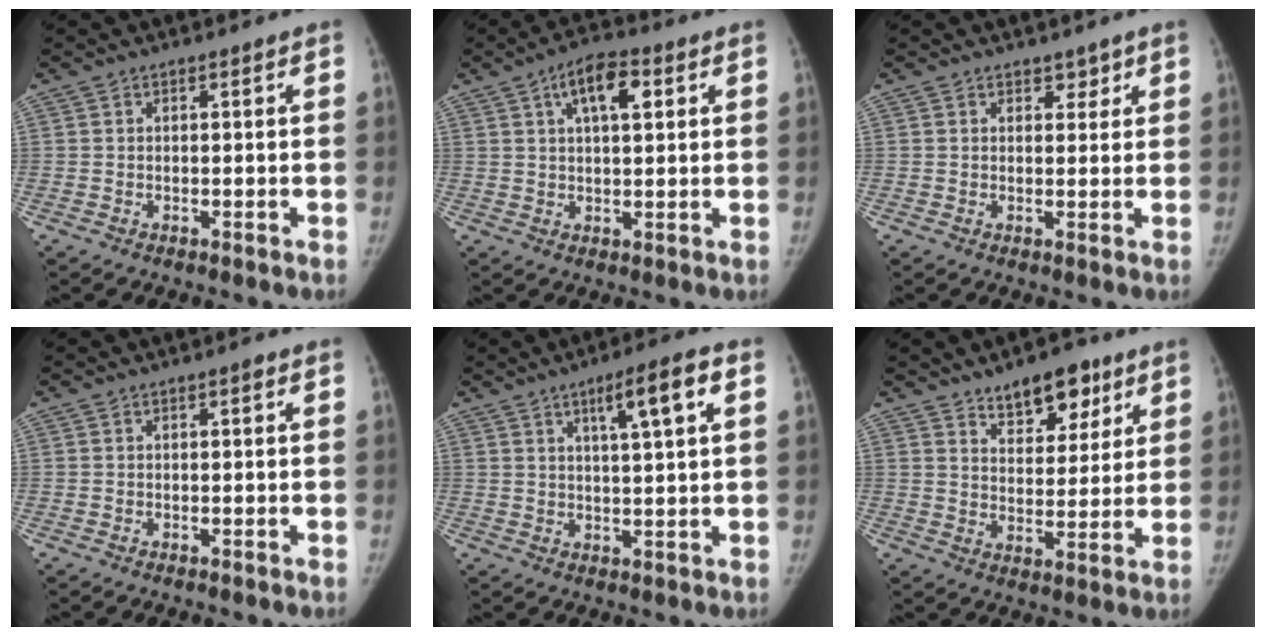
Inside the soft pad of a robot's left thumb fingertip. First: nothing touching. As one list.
[{"total": 8.0, "force": [3.2, 3.5, 6.5], "torque": [-0.093, 0.002, 0.050]}, {"total": 2.2, "force": [1.6, 1.4, 0.5], "torque": [0.016, -0.008, 0.017]}, {"total": 0.5, "force": [0.1, 0.2, 0.5], "torque": [-0.006, 0.001, 0.000]}, {"total": 7.6, "force": [3.3, 0.9, 6.8], "torque": [-0.106, -0.005, 0.051]}, {"total": 10.6, "force": [7.0, 5.4, 5.8], "torque": [-0.048, -0.040, 0.109]}]